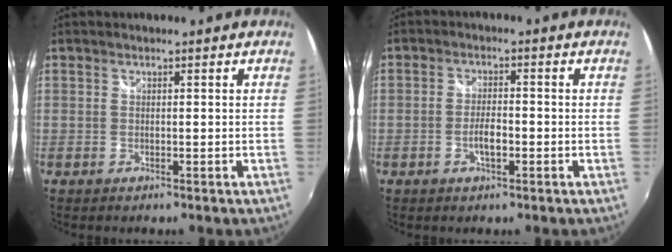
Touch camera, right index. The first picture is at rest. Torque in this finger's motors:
{"motor_torque": [0.07, -0.07, 0.11, 0.03]}